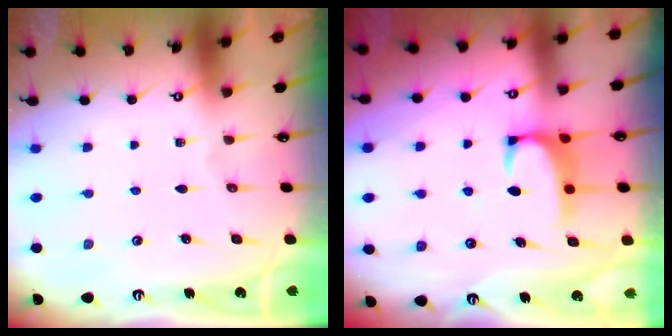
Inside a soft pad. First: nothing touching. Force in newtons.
{"total": 2.0, "press": 1.9, "slide": 0.7}